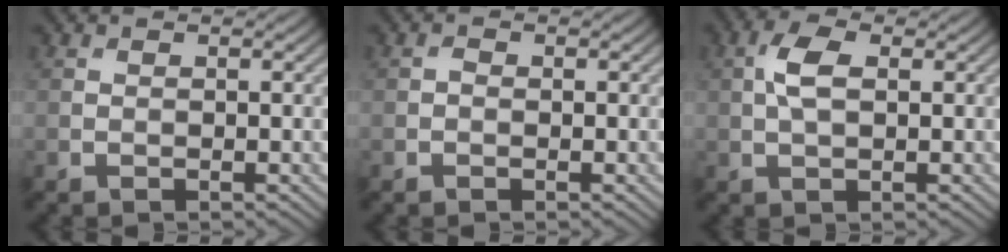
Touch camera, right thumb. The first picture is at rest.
{"total": 0.5, "force": [-0.1, 0.4, 0.3], "torque": [-0.003, 0.000, -0.004]}
{"total": 3.7, "force": [0.6, 1.9, 3.2], "torque": [-0.076, 0.007, 0.007]}